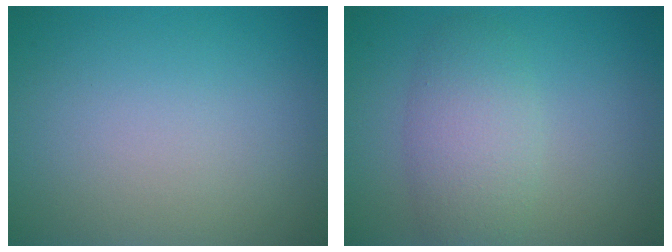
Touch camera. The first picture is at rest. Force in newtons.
{"total": 4.1, "press": 4.1, "slide": 0.1}